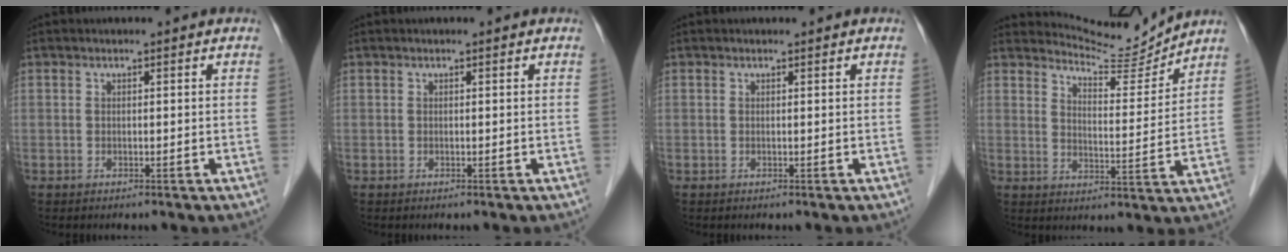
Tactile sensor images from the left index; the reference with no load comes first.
{"total": 0.0}
{"total": 0.0}
{"total": 7.9, "force": [7.9, -0.2, -0.7], "torque": [-0.005, -0.020, 0.122]}